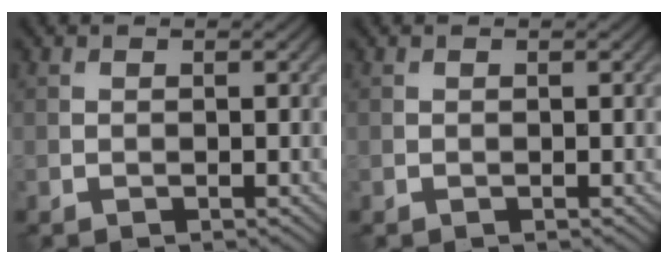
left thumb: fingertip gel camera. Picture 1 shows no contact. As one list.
[{"total": 0.0}]